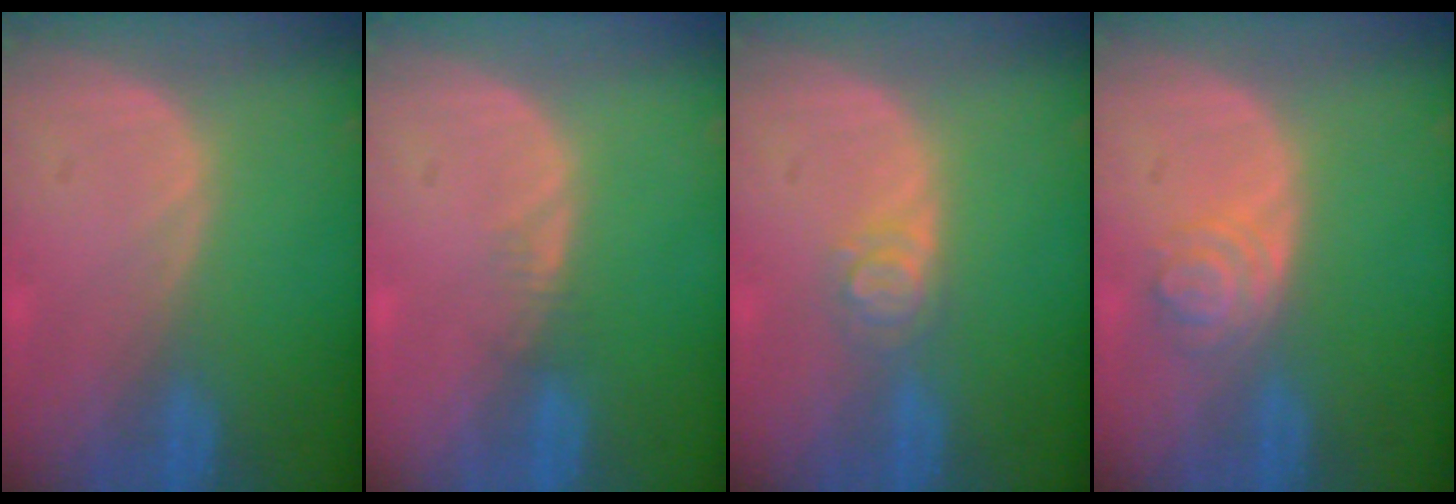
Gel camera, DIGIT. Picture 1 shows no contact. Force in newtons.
{"total": 1.3, "press": 1.2, "slide": 0.2}
{"total": 2.9, "press": 2.9, "slide": 0.3}
{"total": 3.9, "press": 3.7, "slide": 1.3}